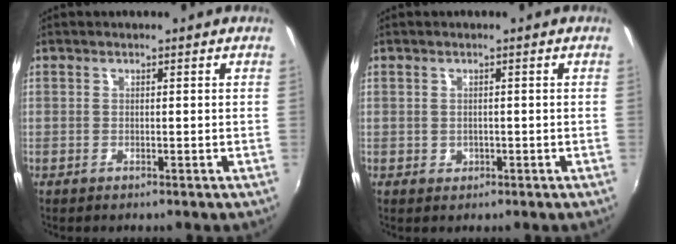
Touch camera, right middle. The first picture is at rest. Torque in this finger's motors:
{"motor_torque": [0.17, -0.09, -0.01, 0.01]}